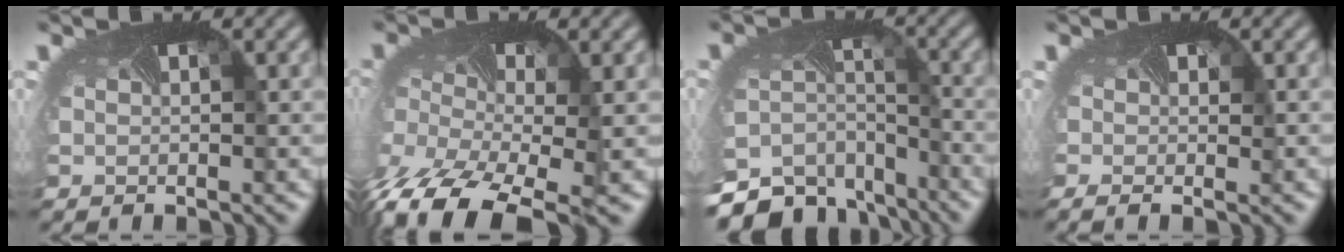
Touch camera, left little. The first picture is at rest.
{"total": 12.1, "force": [-8.3, 5.2, 7.2], "torque": [-0.202, -0.063, -0.127]}
{"total": 8.5, "force": [-7.0, 4.4, 2.0], "torque": [-0.077, -0.027, -0.110]}
{"total": 1.7, "force": [-0.6, 0.7, 1.4], "torque": [-0.027, -0.007, -0.012]}